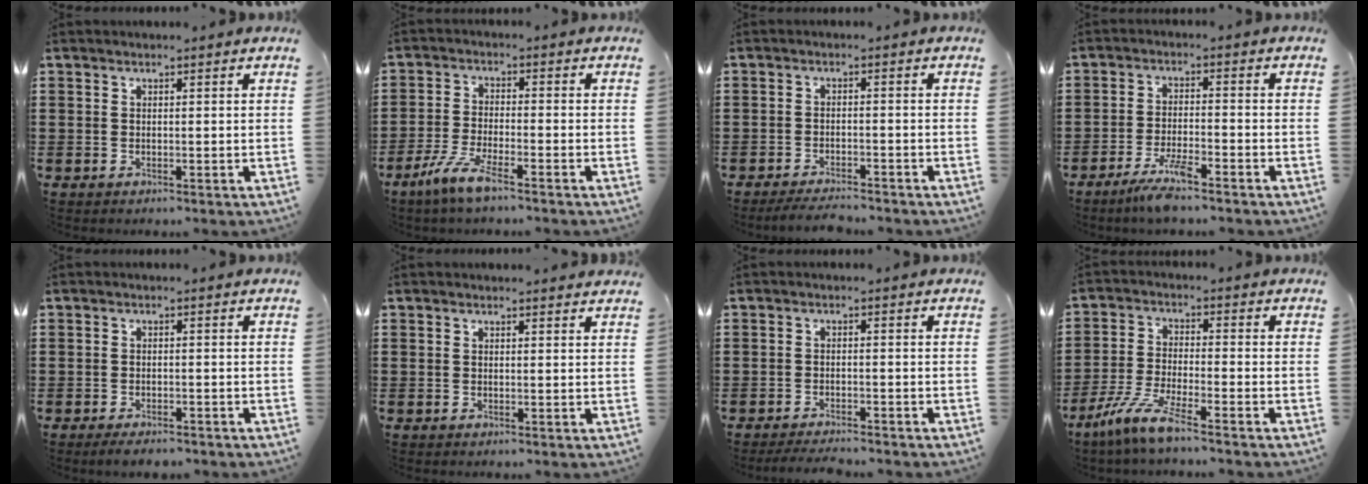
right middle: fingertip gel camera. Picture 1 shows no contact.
{"total": 5.7, "force": [-4.2, 0.4, 3.8], "torque": [-0.096, -0.016, -0.083]}
{"total": 2.9, "force": [-2.9, 0.1, 0.7], "torque": [-0.014, 0.001, -0.057]}
{"total": 4.8, "force": [-3.6, 0.4, 3.2], "torque": [-0.072, -0.008, -0.069]}
{"total": 2.0, "force": [-1.9, 0.2, 0.6], "torque": [-0.013, -0.001, -0.036]}
{"total": 0.5, "force": [0.5, 0.1, 0.1], "torque": [0.003, -0.002, 0.008]}
{"total": 2.4, "force": [-2.3, 0.0, 0.4], "torque": [-0.010, -0.001, -0.046]}
{"total": 7.0, "force": [-5.5, -0.1, 4.3], "torque": [-0.102, -0.019, -0.108]}